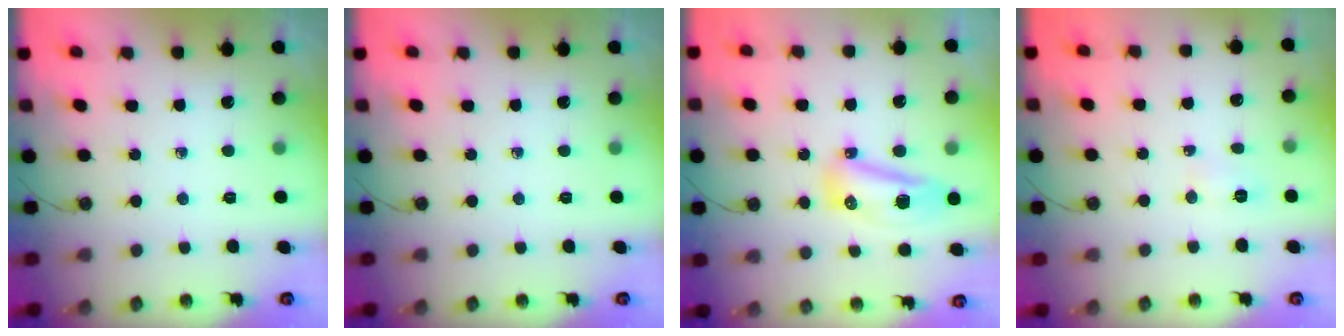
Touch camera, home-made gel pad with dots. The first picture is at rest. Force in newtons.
{"total": 0.0}
{"total": 19.4, "press": 12.1, "slide": 15.2}
{"total": 4.0, "press": 3.9, "slide": 0.4}